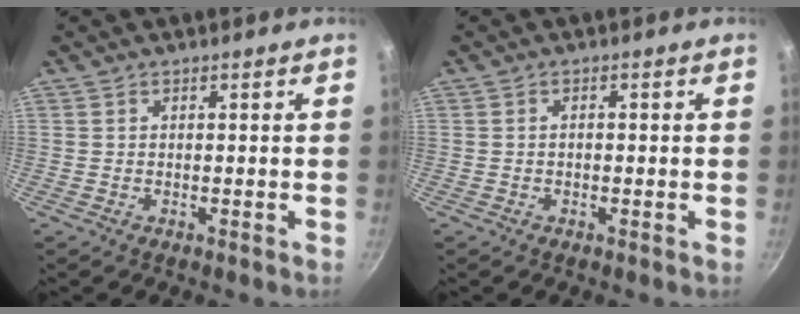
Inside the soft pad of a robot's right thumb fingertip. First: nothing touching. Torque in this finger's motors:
{"motor_torque": [-0.70, 0.06, -0.12, 0.14, 0.07]}